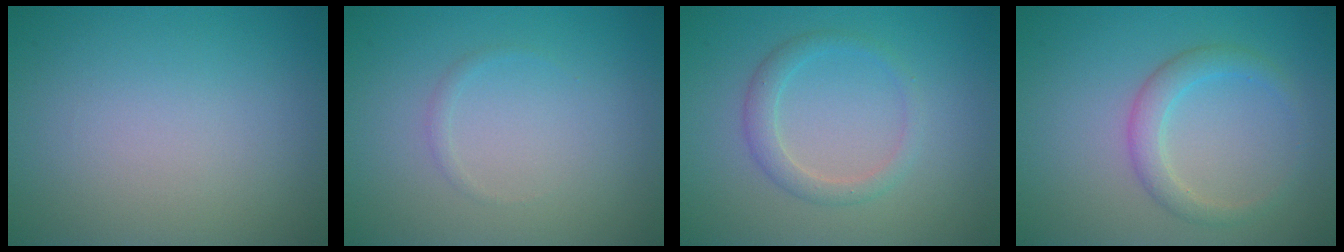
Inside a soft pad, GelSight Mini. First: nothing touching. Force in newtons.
{"total": 0.6, "press": 0.6, "slide": 0.1}
{"total": 2.0, "press": 2.0, "slide": 0.1}
{"total": 2.5, "press": 2.5, "slide": 0.1}